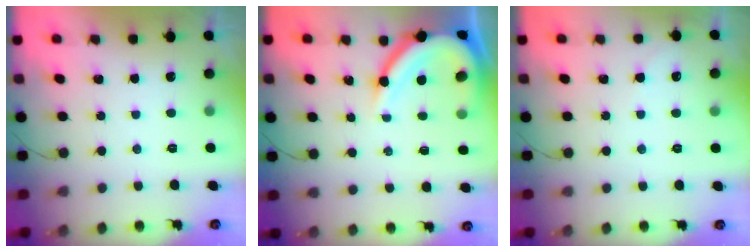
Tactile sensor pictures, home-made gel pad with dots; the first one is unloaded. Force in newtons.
{"total": 11.2, "press": 11.2, "slide": 1.1}
{"total": 2.9, "press": 2.9, "slide": 0.4}